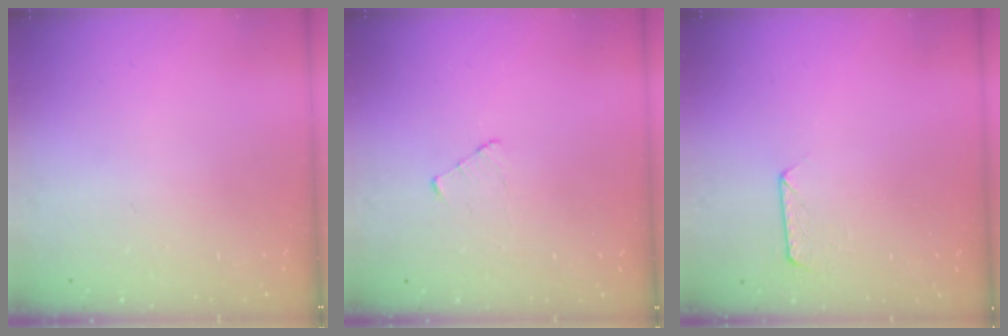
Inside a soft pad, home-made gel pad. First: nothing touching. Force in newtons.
{"total": 2.9, "press": 2.8, "slide": 0.3}
{"total": 6.2, "press": 6.2, "slide": 0.5}